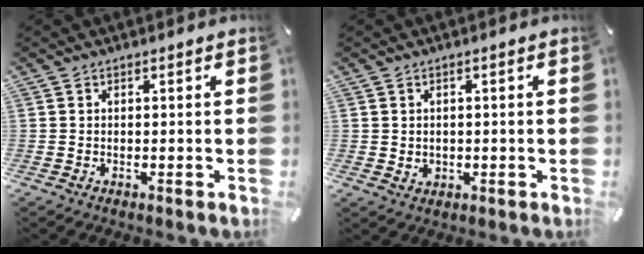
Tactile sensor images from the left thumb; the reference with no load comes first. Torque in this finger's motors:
{"motor_torque": [0.34, 0.25, 0.18, -0.19, 0.00]}